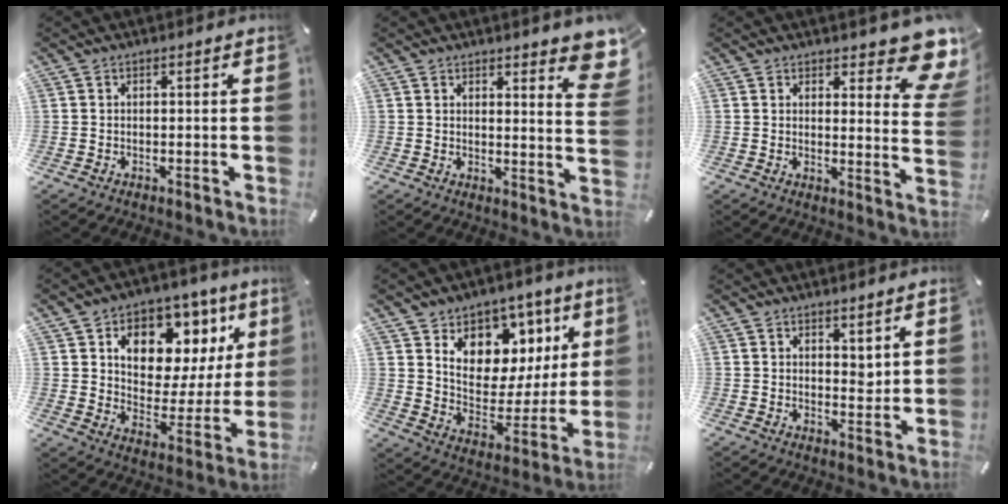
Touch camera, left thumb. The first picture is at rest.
{"total": 6.5, "force": [5.0, 2.1, 3.6], "torque": [-0.029, -0.042, 0.082]}
{"total": 9.7, "force": [6.9, 4.2, 5.4], "torque": [-0.051, -0.057, 0.119]}
{"total": 12.5, "force": [7.0, 8.6, 5.9], "torque": [-0.077, -0.061, 0.122]}
{"total": 11.5, "force": [5.9, 9.3, 3.4], "torque": [-0.034, -0.073, 0.105]}
{"total": 3.0, "force": [2.2, 1.9, 1.0], "torque": [0.001, -0.015, 0.036]}